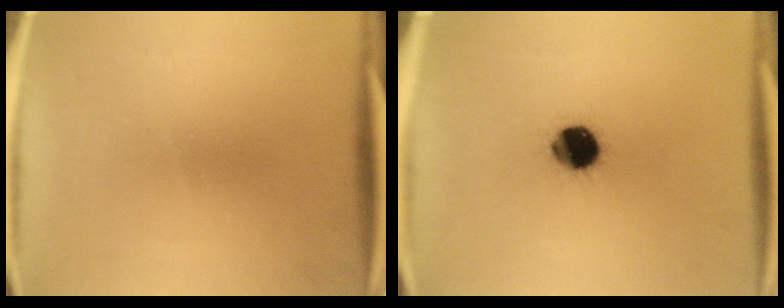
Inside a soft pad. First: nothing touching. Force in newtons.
{"total": 9.8}